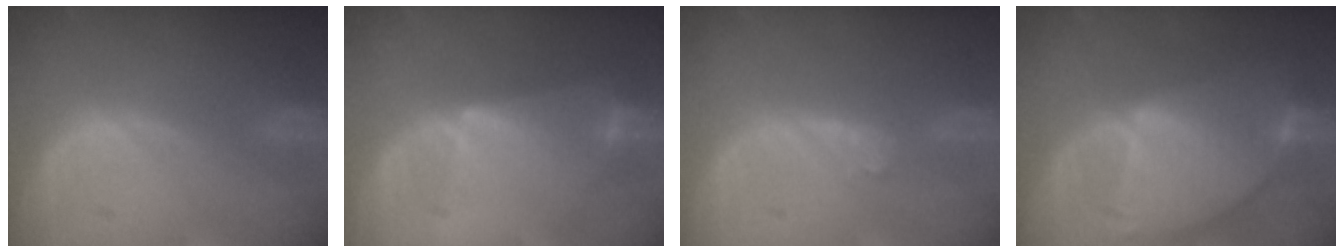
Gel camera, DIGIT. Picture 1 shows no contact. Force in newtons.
{"total": 6.6, "press": 6.2, "slide": 2.3}
{"total": 2.7, "press": 2.2, "slide": 1.5}
{"total": 9.5, "press": 8.2, "slide": 4.8}